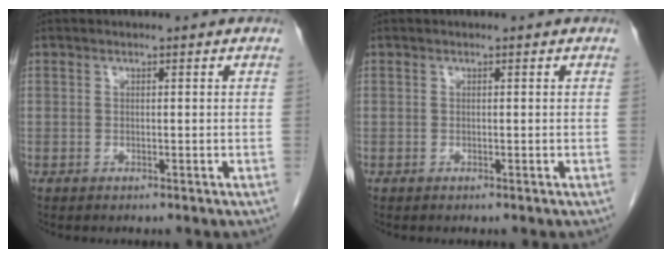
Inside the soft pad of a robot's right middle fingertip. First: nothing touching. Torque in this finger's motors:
{"motor_torque": [-0.01, 0.01, 0.00, 0.01]}